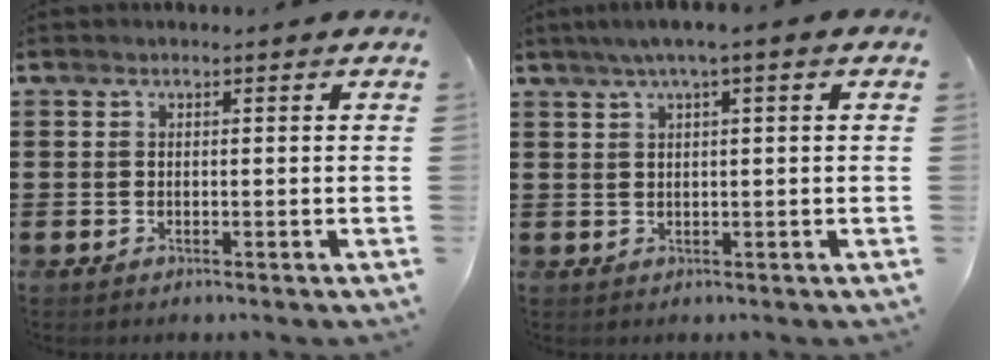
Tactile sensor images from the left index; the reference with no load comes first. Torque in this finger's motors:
{"motor_torque": [1.10, -1.04, 0.34, 0.17]}